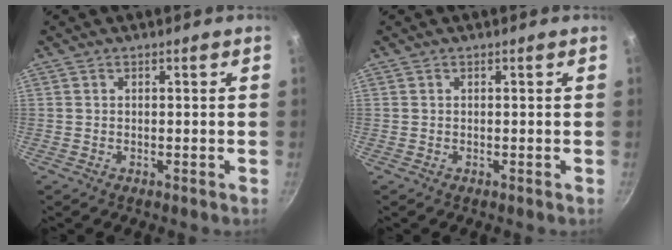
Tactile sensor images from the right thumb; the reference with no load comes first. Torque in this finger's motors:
{"motor_torque": [0.02, -0.11, 0.17, 0.32, 0.04]}